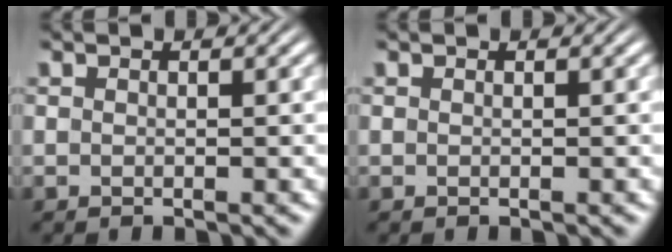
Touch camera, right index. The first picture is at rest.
{"total": 0.0}